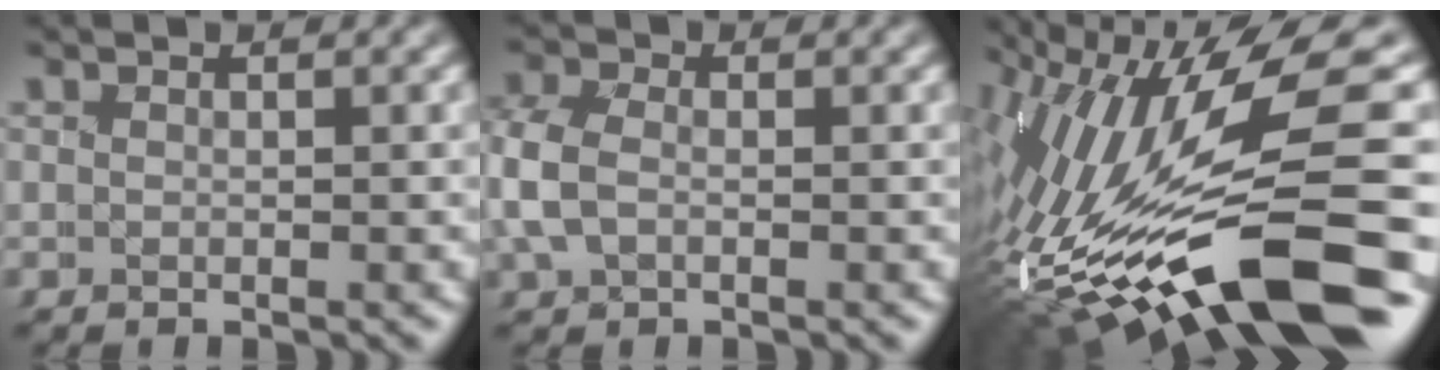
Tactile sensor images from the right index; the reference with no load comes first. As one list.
[{"total": 4.1, "force": [0.1, 3.4, 2.4], "torque": [-0.085, -0.006, 0.003]}, {"total": 12.9, "force": [-3.4, 4.6, 11.6], "torque": [-0.179, -0.007, -0.043]}]